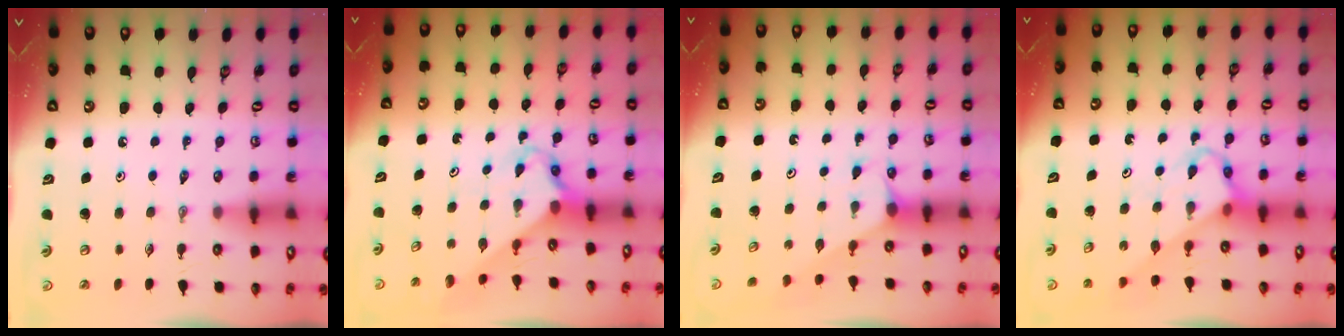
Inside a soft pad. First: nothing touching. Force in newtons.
{"total": 2.4, "press": 2.4, "slide": 0.2}
{"total": 1.0, "press": 0.9, "slide": 0.2}
{"total": 3.7, "press": 3.7, "slide": 0.1}